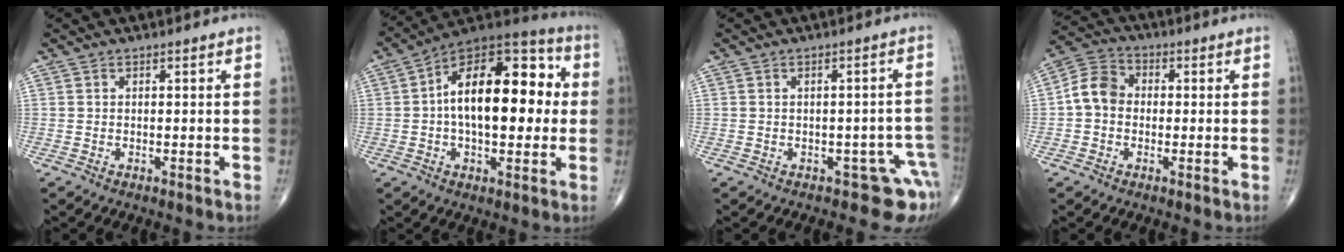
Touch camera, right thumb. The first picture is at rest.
{"total": 21.5, "force": [1.5, 11.2, 18.4], "torque": [-0.260, 0.036, 0.012]}
{"total": 5.5, "force": [-3.0, 3.1, 3.4], "torque": [0.000, 0.026, -0.035]}
{"total": 7.0, "force": [-0.4, 5.7, 4.0], "torque": [-0.061, 0.025, -0.022]}